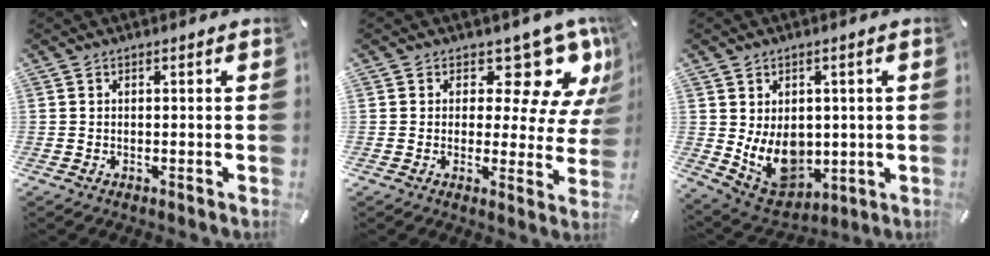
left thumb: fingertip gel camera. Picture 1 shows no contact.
{"total": 13.1, "force": [8.4, 6.2, 7.9], "torque": [-0.089, -0.074, 0.141]}
{"total": 11.3, "force": [0.2, 9.2, 6.5], "torque": [-0.111, -0.019, 0.012]}